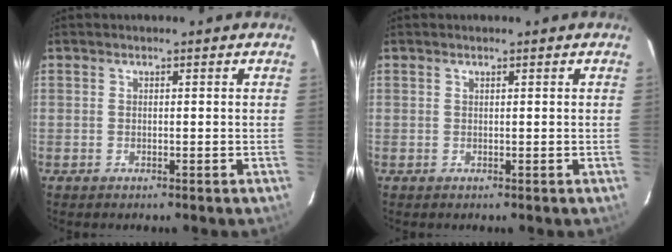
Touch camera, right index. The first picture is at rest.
{"total": 0.0}